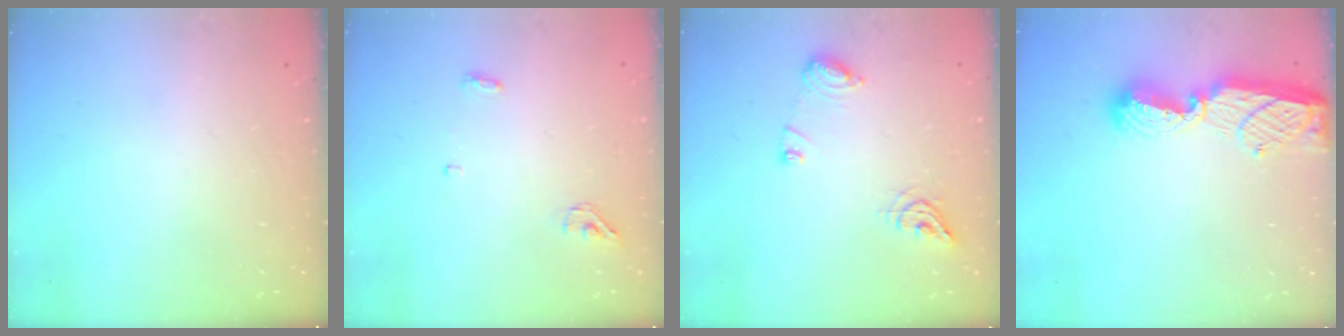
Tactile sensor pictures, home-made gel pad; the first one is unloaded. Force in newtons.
{"total": 3.8, "press": 3.5, "slide": 1.4}
{"total": 9.0, "press": 9.0, "slide": 0.7}
{"total": 10.7, "press": 10.7, "slide": 1.0}